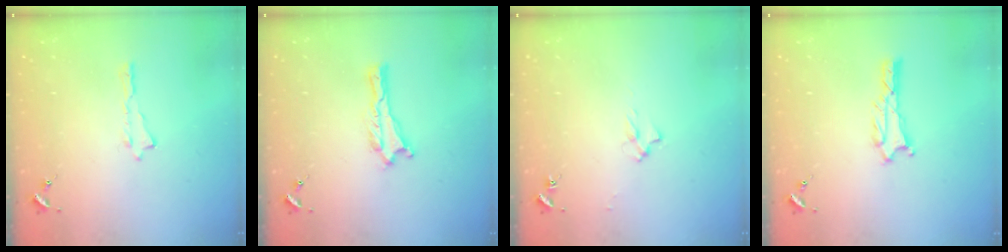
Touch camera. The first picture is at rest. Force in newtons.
{"total": 0.0}
{"total": 2.0, "press": 2.0, "slide": 0.3}
{"total": 1.3, "press": 1.3, "slide": 0.3}